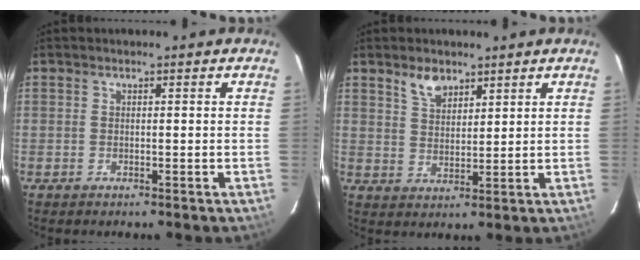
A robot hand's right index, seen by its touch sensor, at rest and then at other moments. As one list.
[{"total": 4.9, "force": [3.5, 2.5, 2.3], "torque": [-0.037, 0.005, 0.066]}]